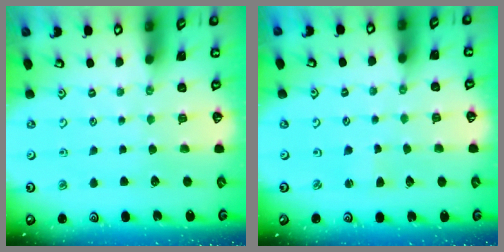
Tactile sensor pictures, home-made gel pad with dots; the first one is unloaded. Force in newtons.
{"total": 1.6, "press": 1.6, "slide": 0.3}